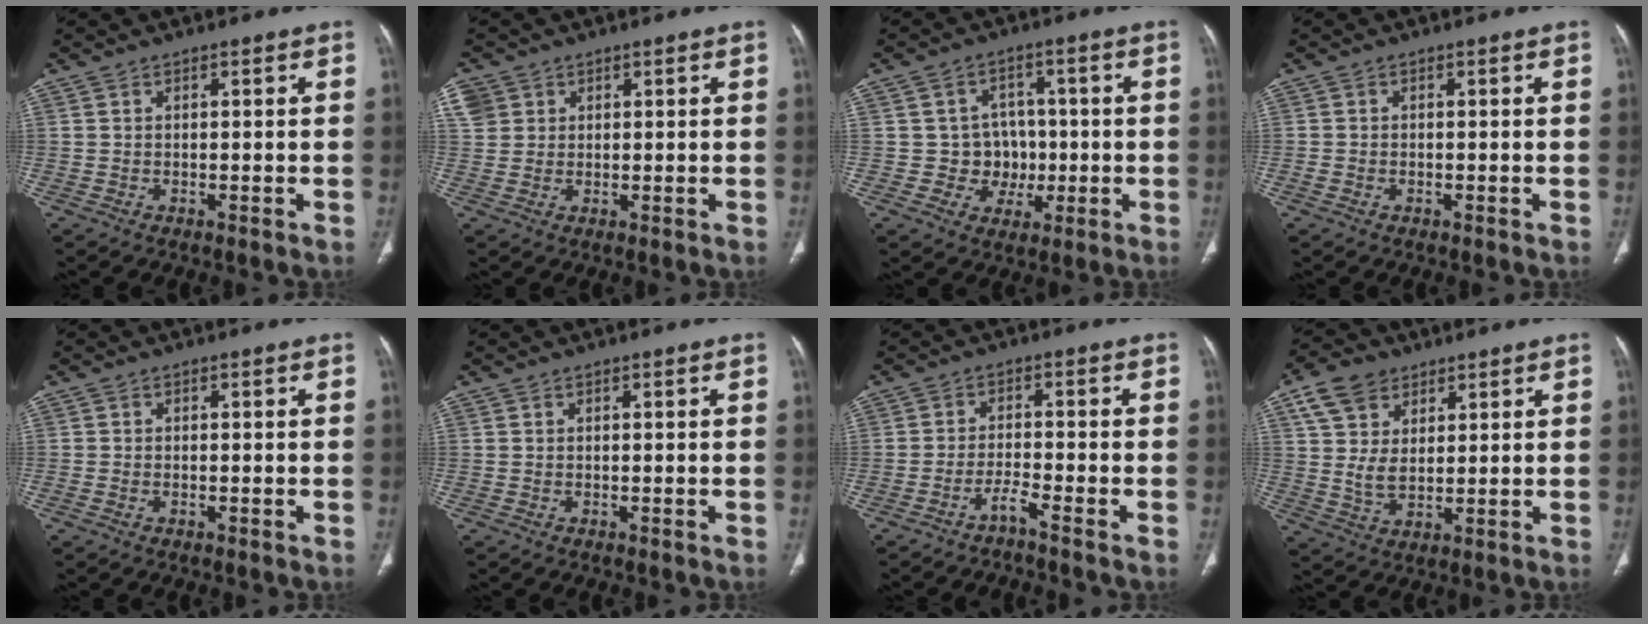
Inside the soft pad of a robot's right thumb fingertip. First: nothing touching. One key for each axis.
{"total": 6.9, "fx": 3.0, "fy": 5.9, "fz": 2.1, "tx": -0.049, "ty": 0.009, "tz": 0.068}
{"total": 7.1, "fx": -0.6, "fy": 6.8, "fz": 1.9, "tx": 0.019, "ty": 0.020, "tz": -0.007}
{"total": 1.0, "fx": -0.4, "fy": 0.7, "fz": 0.5, "tx": -0.010, "ty": 0.004, "tz": -0.008}
{"total": 0.6, "fx": -0.3, "fy": 0.4, "fz": 0.4, "tx": -0.007, "ty": 0.004, "tz": -0.006}
{"total": 0.0}
{"total": 2.5, "fx": -2.2, "fy": -0.4, "fz": 1.2, "tx": -0.030, "ty": 0.016, "tz": -0.044}
{"total": 9.7, "fx": 4.9, "fy": 6.6, "fz": 5.2, "tx": -0.081, "ty": -0.017, "tz": 0.096}